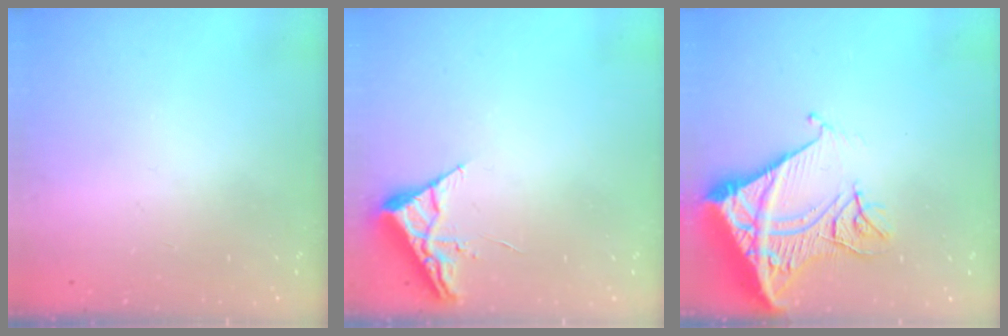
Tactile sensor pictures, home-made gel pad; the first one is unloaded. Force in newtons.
{"total": 3.9, "press": 3.9, "slide": 0.5}
{"total": 16.2, "press": 16.1, "slide": 2.1}